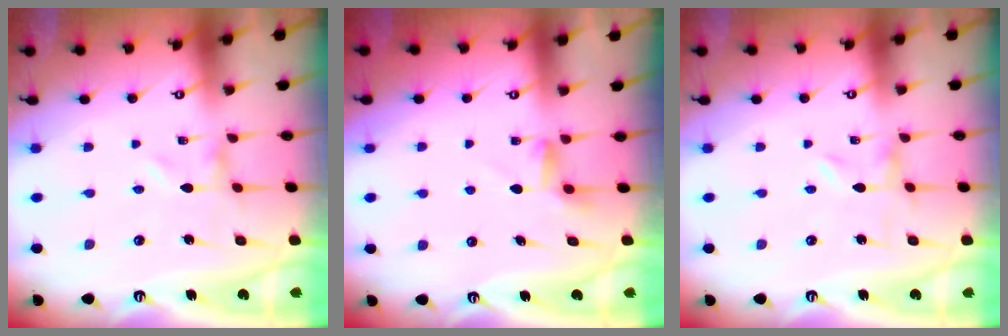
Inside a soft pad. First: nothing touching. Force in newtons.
{"total": 2.6, "press": 2.6, "slide": 0.4}
{"total": 0.0}